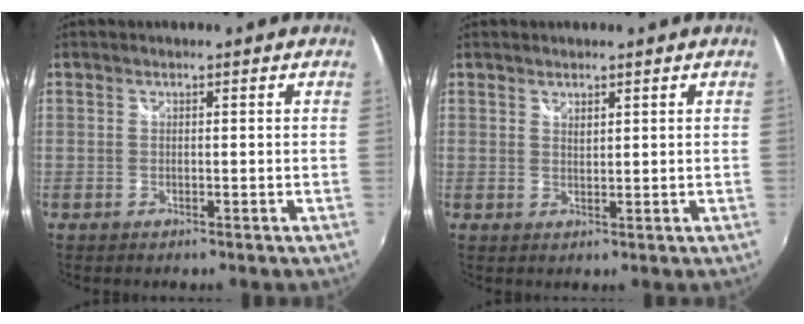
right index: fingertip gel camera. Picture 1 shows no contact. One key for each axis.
{"total": 1.3, "fx": 1.0, "fy": 0.5, "fz": 0.6, "tx": -0.007, "ty": 0.000, "tz": 0.017}